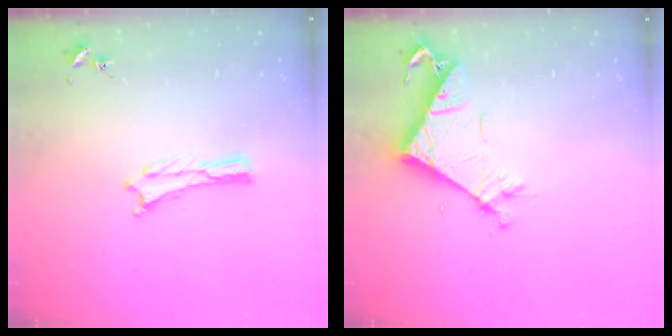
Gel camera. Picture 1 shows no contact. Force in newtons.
{"total": 7.5, "press": 7.5, "slide": 0.2}